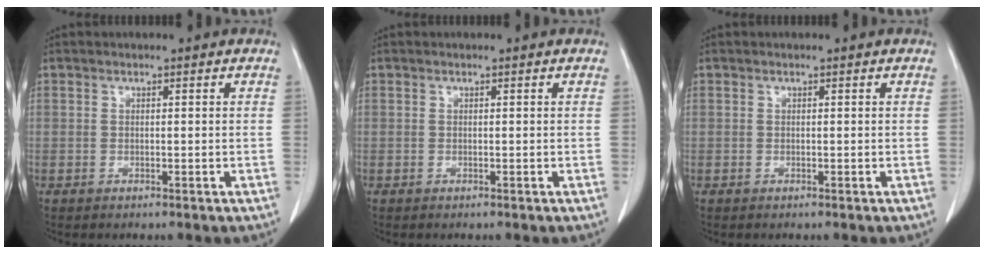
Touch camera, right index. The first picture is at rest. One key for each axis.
{"total": 0.0}
{"total": 0.0}